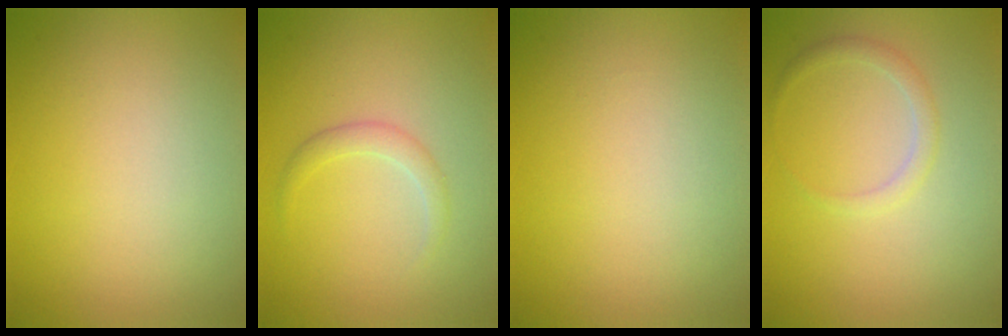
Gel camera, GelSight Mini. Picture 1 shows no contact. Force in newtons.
{"total": 1.5, "press": 1.5, "slide": 0.1}
{"total": 0.0}
{"total": 1.3, "press": 1.3, "slide": 0.1}